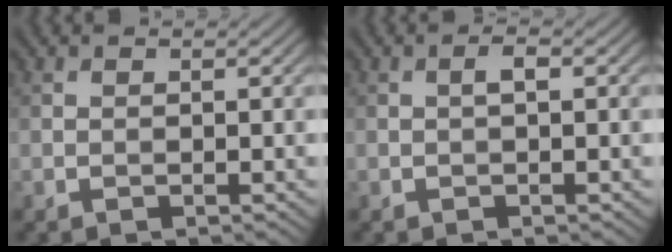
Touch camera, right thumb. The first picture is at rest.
{"total": 1.0, "force": [0.0, 0.3, 1.0], "torque": [-0.019, 0.003, -0.001]}